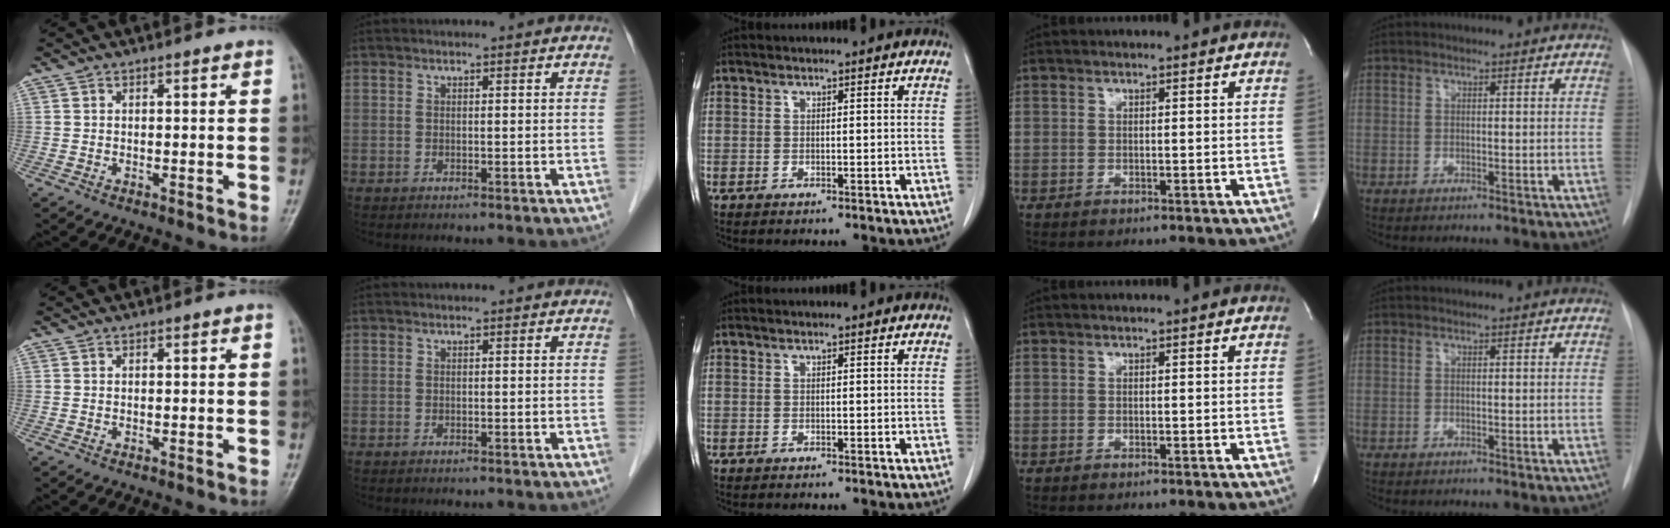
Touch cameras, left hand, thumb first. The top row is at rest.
{}